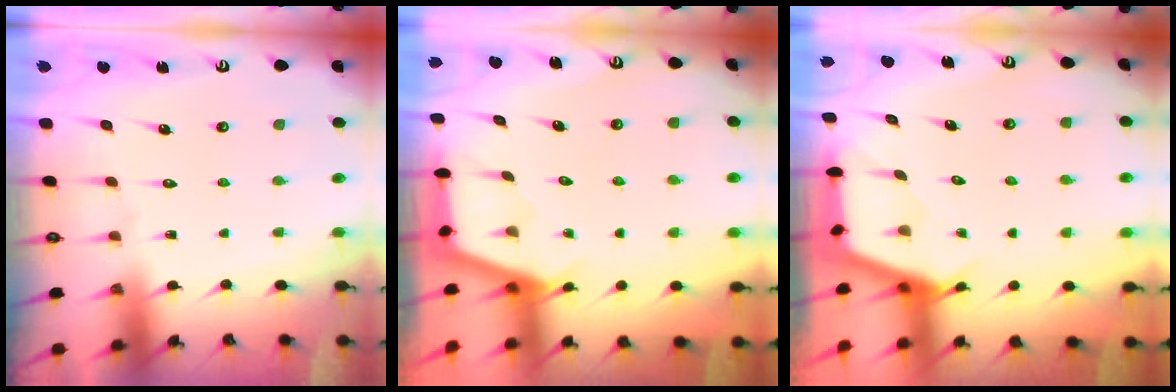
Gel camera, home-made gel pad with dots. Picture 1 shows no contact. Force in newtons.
{"total": 2.8, "press": 2.8, "slide": 0.3}
{"total": 2.7, "press": 2.7, "slide": 0.4}